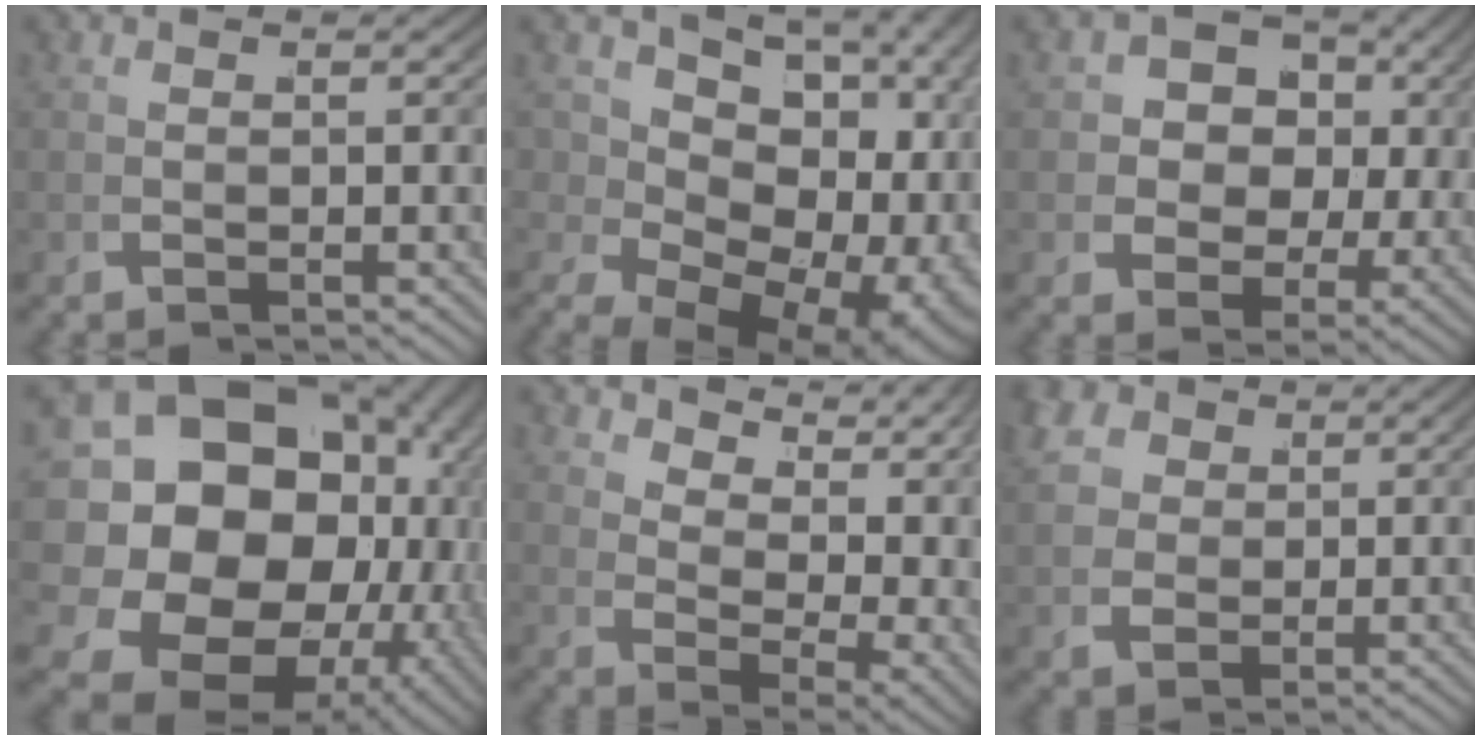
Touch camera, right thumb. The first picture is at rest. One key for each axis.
{"total": 17.9, "fx": 0.0, "fy": 12.4, "fz": 12.9, "tx": -0.205, "ty": -0.028, "tz": 0.008}
{"total": 12.4, "fx": 2.7, "fy": 9.8, "fz": 7.1, "tx": -0.124, "ty": -0.008, "tz": 0.037}
{"total": 26.9, "fx": -1.2, "fy": 19.9, "fz": 18.1, "tx": -0.338, "ty": -0.070, "tz": 0.002}
{"total": 8.7, "fx": 3.3, "fy": 4.2, "fz": 6.8, "tx": -0.101, "ty": -0.005, "tz": 0.068}
{"total": 7.4, "fx": 2.1, "fy": 6.0, "fz": 3.6, "tx": -0.089, "ty": -0.014, "tz": 0.043}